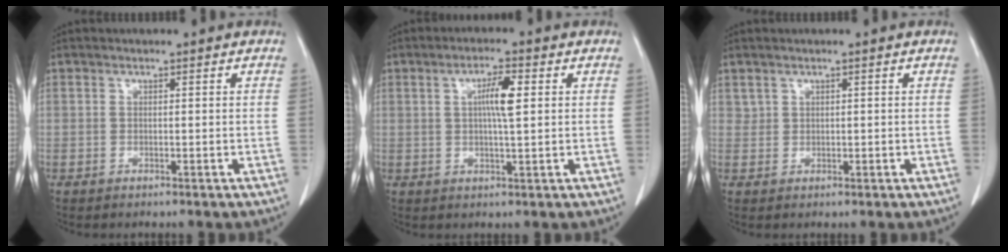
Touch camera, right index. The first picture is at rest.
{"total": 4.8, "force": [1.0, 0.4, 4.7], "torque": [-0.084, 0.001, 0.017]}
{"total": 1.0, "force": [0.7, 0.6, 0.2], "torque": [0.002, 0.004, 0.014]}